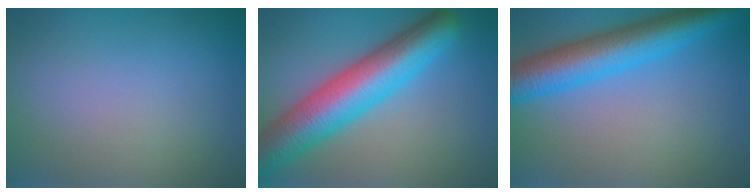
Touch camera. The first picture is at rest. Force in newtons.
{"total": 9.4, "press": 9.4, "slide": 0.4}
{"total": 7.5, "press": 7.5, "slide": 0.2}